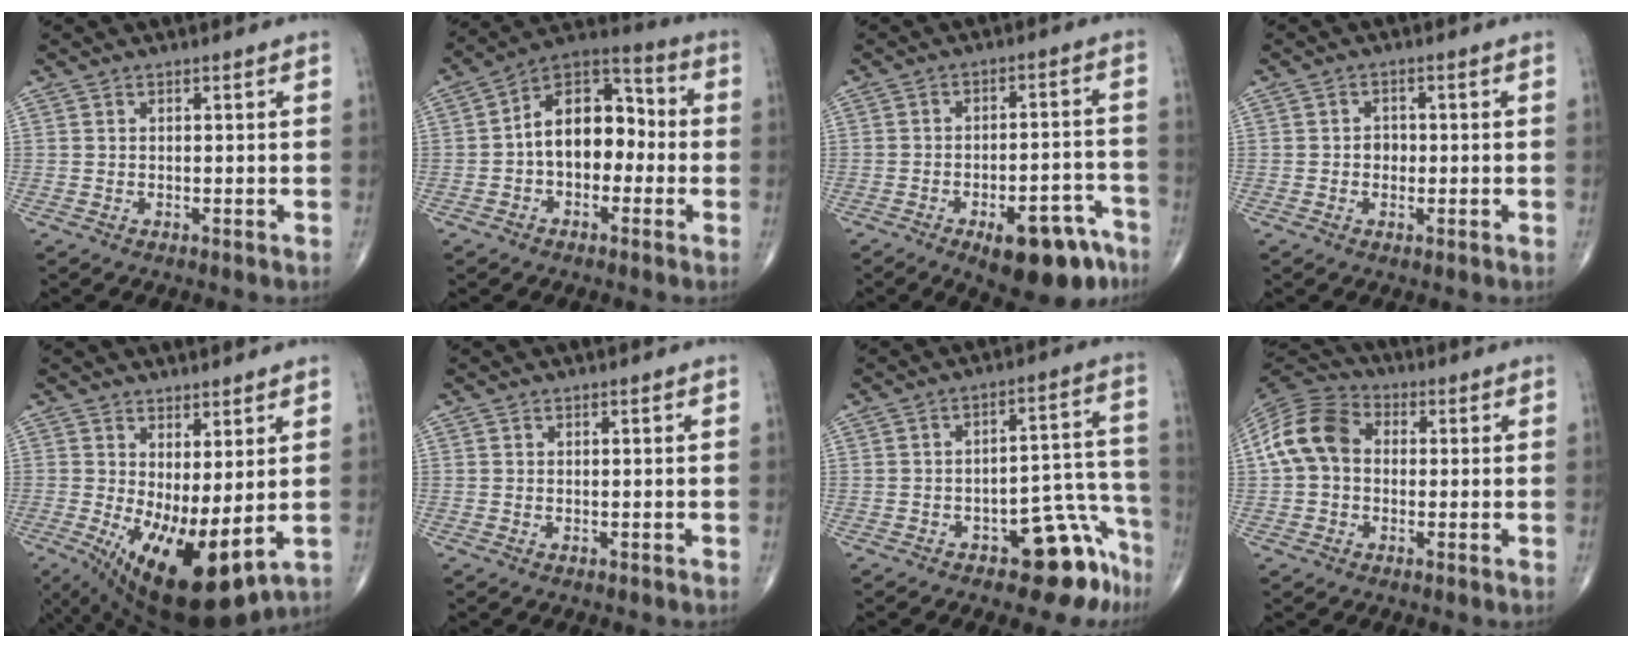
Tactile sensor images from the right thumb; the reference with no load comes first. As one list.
[{"total": 13.3, "force": [-1.2, 8.8, 10.0], "torque": [-0.125, 0.048, -0.037]}, {"total": 14.3, "force": [-8.8, 5.7, 9.7], "torque": [-0.098, 0.063, -0.117]}, {"total": 2.4, "force": [-0.3, 2.0, 1.3], "torque": [-0.007, 0.006, -0.007]}, {"total": 14.2, "force": [-1.2, 5.4, 13.1], "torque": [-0.224, -0.028, 0.004]}, {"total": 0.0}, {"total": 12.7, "force": [-8.6, 5.8, 7.3], "torque": [-0.022, 0.120, -0.121]}, {"total": 11.3, "force": [0.7, 8.8, 7.1], "torque": [-0.131, 0.032, -0.002]}]